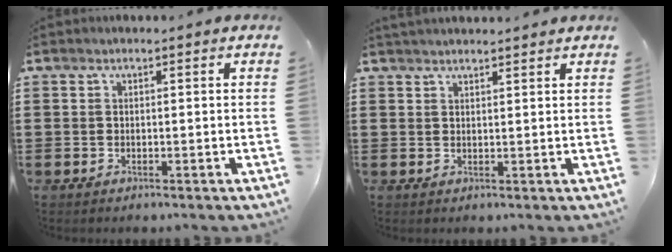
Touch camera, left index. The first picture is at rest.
{"total": 1.6, "force": [1.6, 0.3, 0.2], "torque": [-0.008, 0.002, 0.031]}